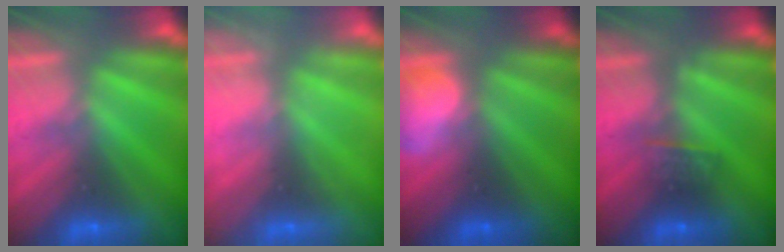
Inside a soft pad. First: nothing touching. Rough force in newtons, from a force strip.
{"total": 2.0}
{"total": 2.8}
{"total": 2.6}